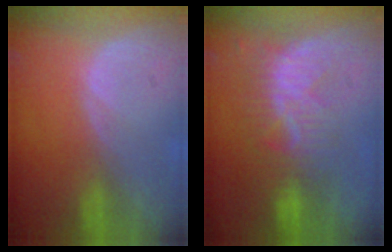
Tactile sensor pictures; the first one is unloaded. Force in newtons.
{"total": 8.4, "press": 7.6, "slide": 3.5}